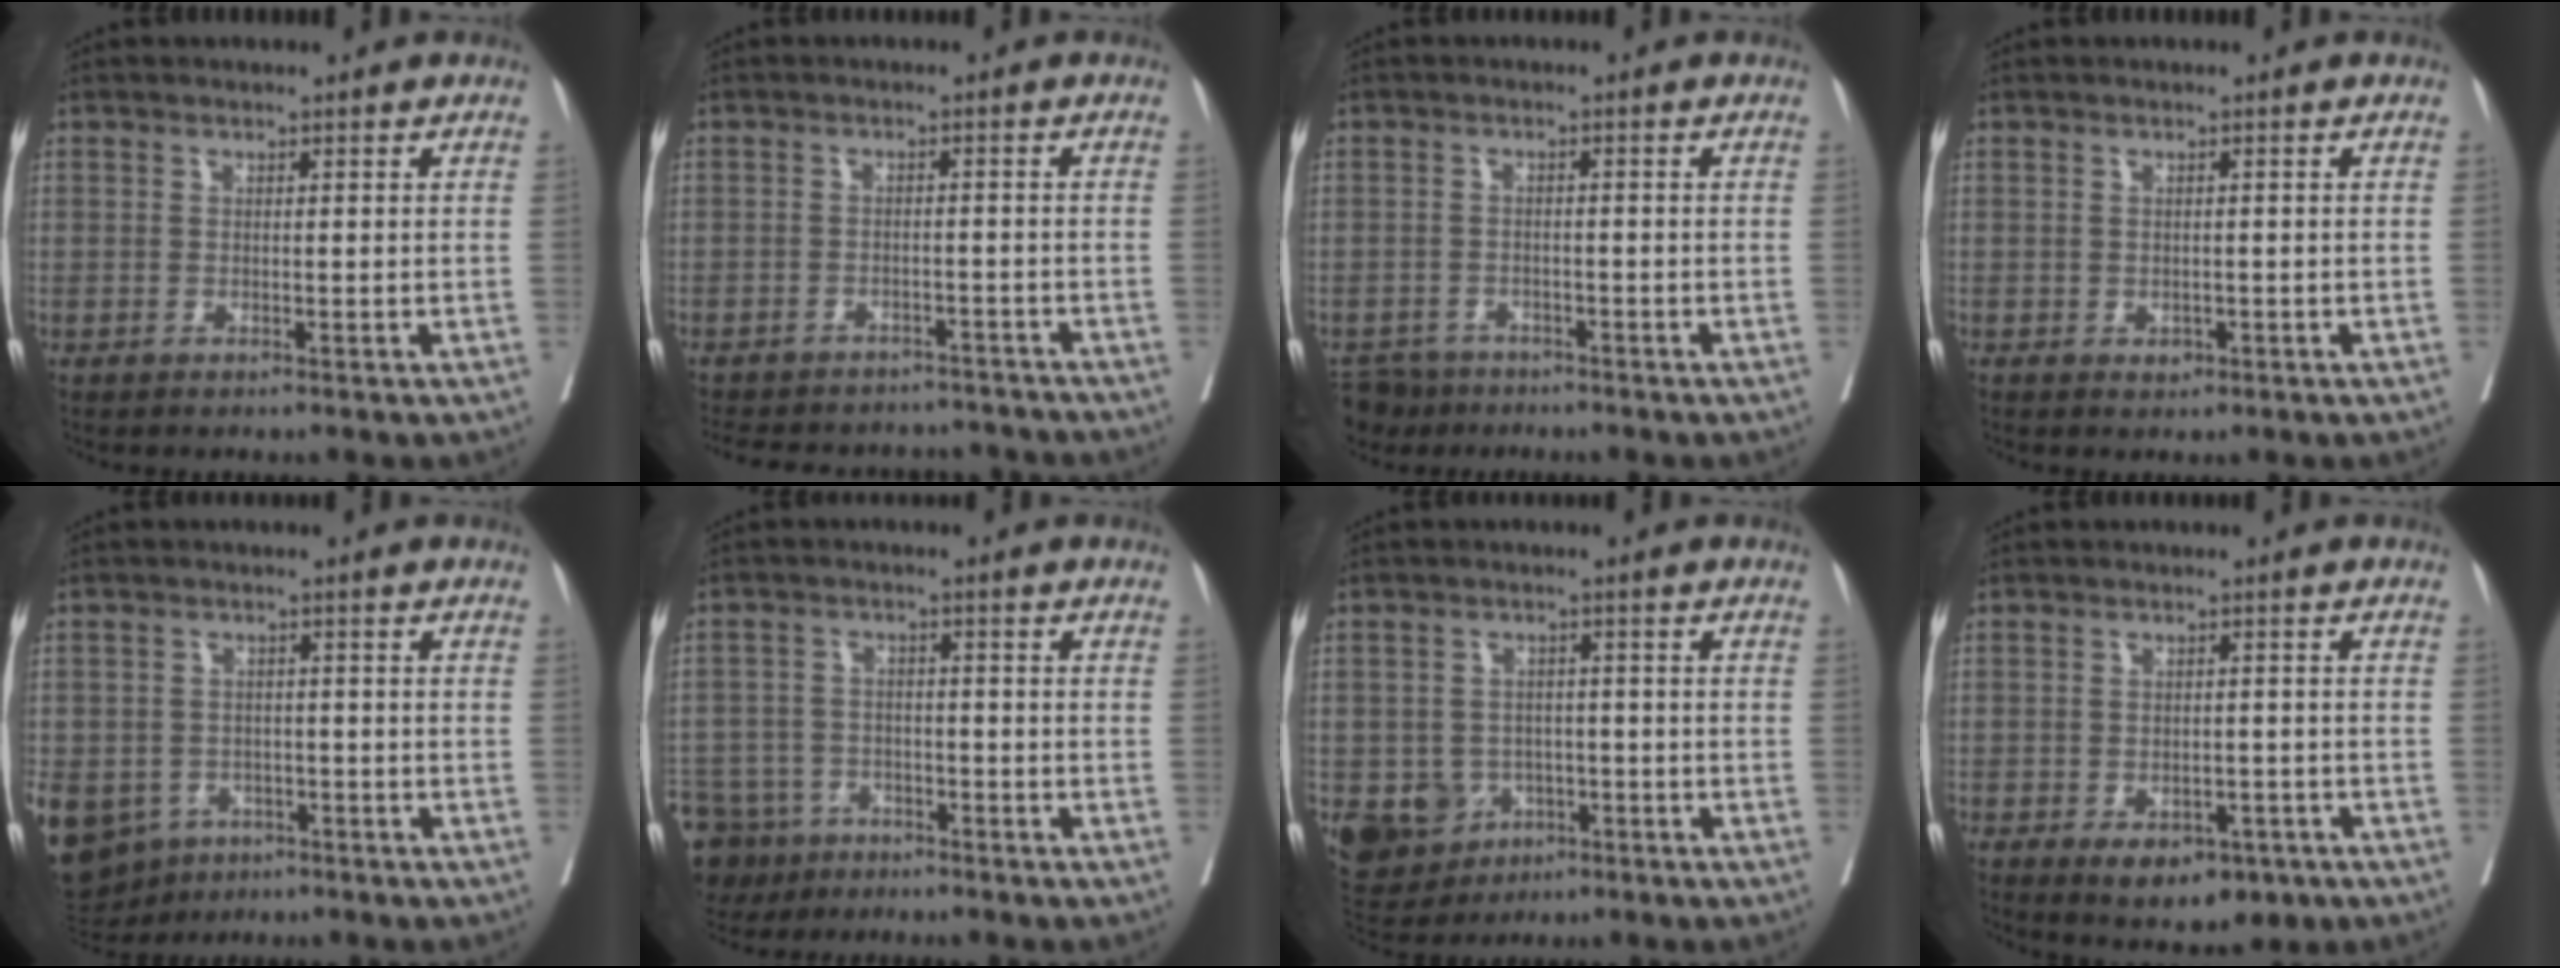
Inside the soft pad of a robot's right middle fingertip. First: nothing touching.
{"total": 15.5, "force": [-14.0, 5.4, 4.0], "torque": [-0.101, 0.008, -0.177]}
{"total": 4.5, "force": [-3.7, 2.5, 0.2], "torque": [0.003, -0.002, -0.065]}
{"total": 1.1, "force": [-0.4, 0.9, 0.6], "torque": [-0.009, 0.000, -0.001]}
{"total": 15.9, "force": [-7.7, 12.6, 6.0], "torque": [-0.176, -0.002, -0.101]}
{"total": 11.9, "force": [-8.3, 8.0, 3.1], "torque": [-0.090, -0.003, -0.130]}
{"total": 9.2, "force": [-3.4, 8.1, 2.8], "torque": [-0.066, 0.007, -0.042]}
{"total": 7.7, "force": [-4.4, 4.4, 4.5], "torque": [-0.049, 0.005, -0.056]}